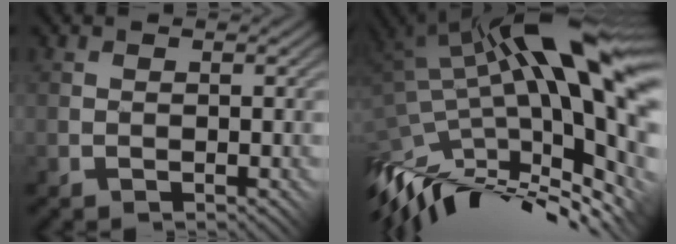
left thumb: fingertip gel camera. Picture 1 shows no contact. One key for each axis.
{"total": 15.9, "fx": -1.5, "fy": 4.3, "fz": 15.3, "tx": -0.253, "ty": -0.007, "tz": -0.035}